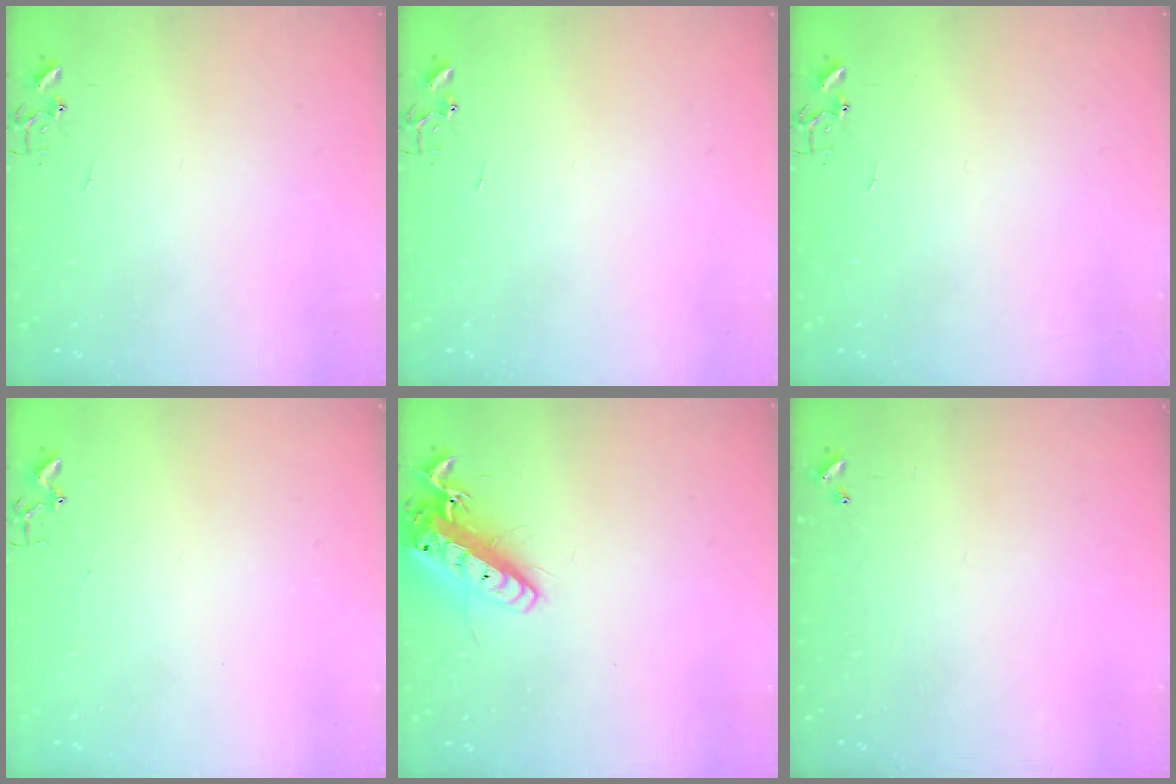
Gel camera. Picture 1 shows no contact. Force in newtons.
{"total": 0.0}
{"total": 0.0}
{"total": 1.9, "press": 1.9, "slide": 0.2}
{"total": 15.2, "press": 14.9, "slide": 3.0}
{"total": 0.0}